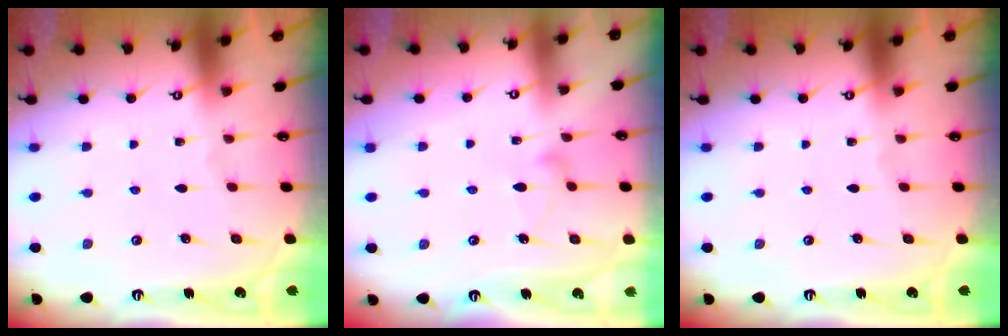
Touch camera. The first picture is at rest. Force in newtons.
{"total": 7.9, "press": 7.9, "slide": 0.5}
{"total": 0.0}